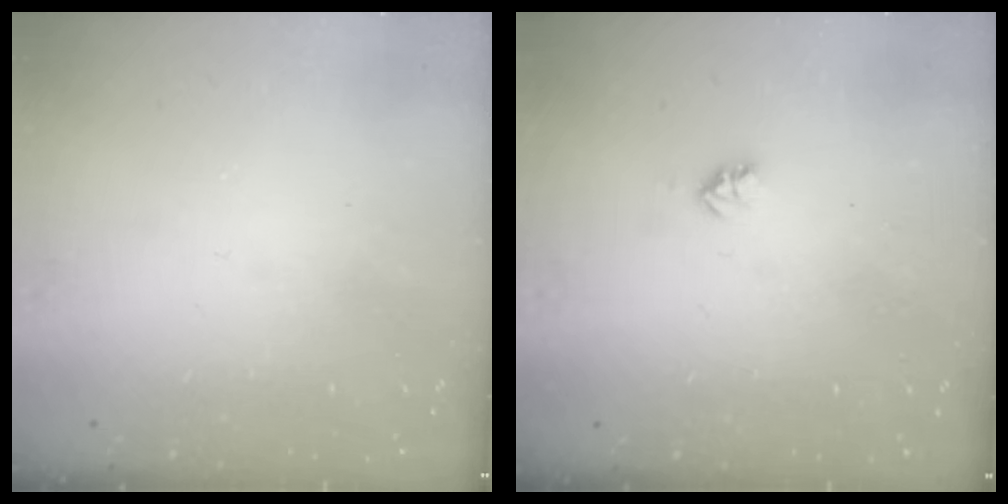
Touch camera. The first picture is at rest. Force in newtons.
{"total": 3.0, "press": 2.9, "slide": 0.4}